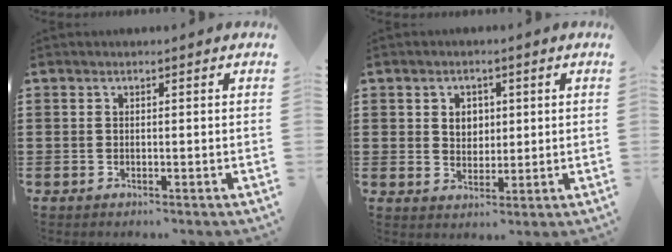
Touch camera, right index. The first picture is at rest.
{"total": 3.1, "force": [0.9, 2.6, 1.5], "torque": [-0.039, 0.010, 0.013]}